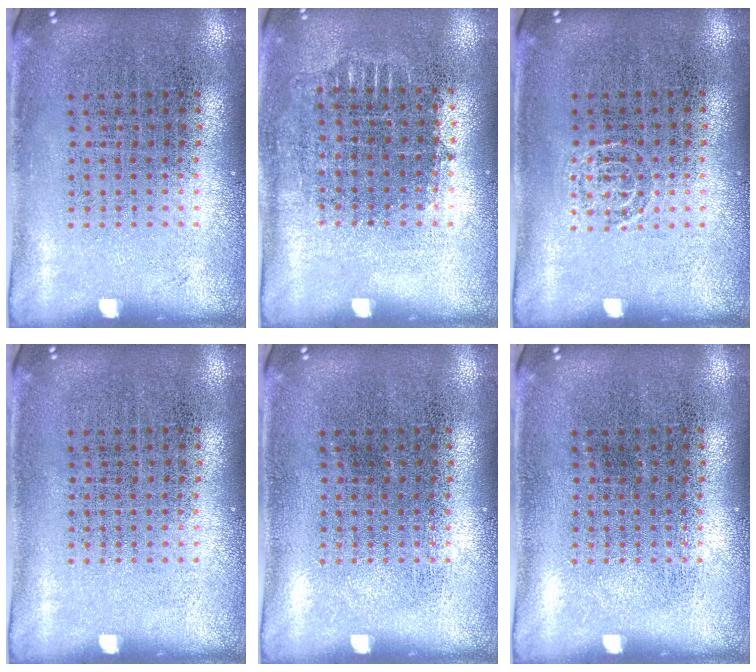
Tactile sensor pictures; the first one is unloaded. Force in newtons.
{"total": 0.7, "press": 0.7, "slide": 0.2}
{"total": 0.6, "press": 0.5, "slide": 0.3}
{"total": 0.0}
{"total": 0.0}
{"total": 0.0}